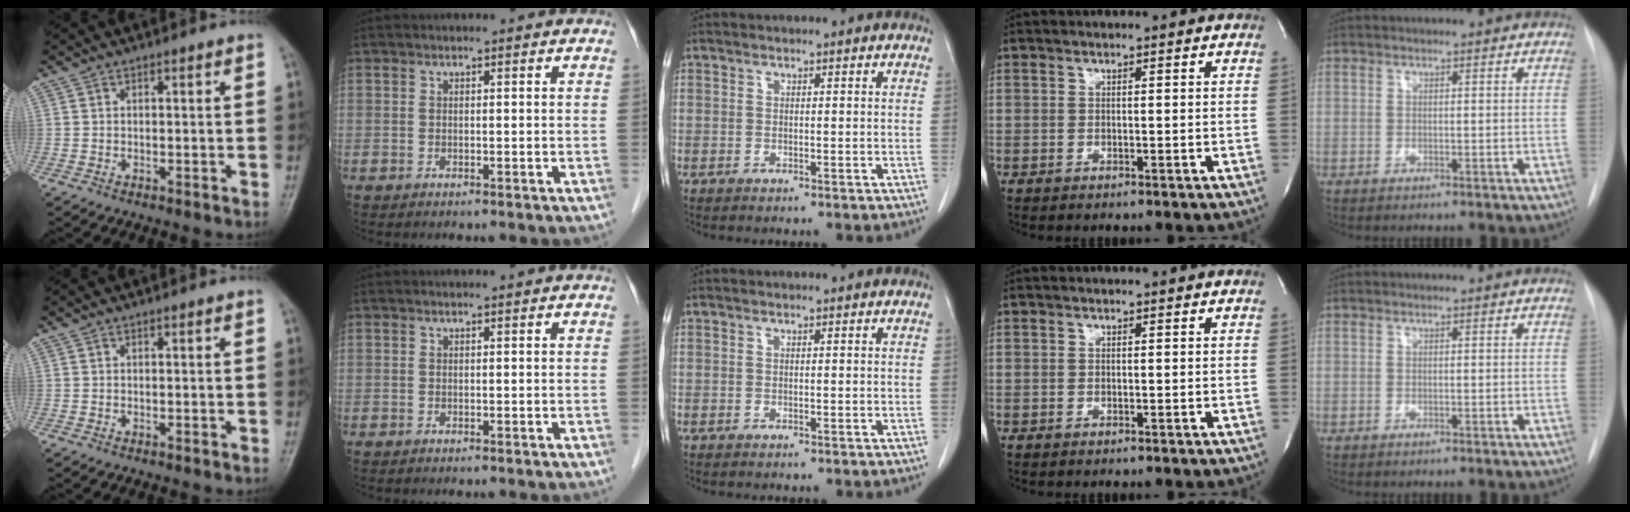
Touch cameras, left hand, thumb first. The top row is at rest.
{}